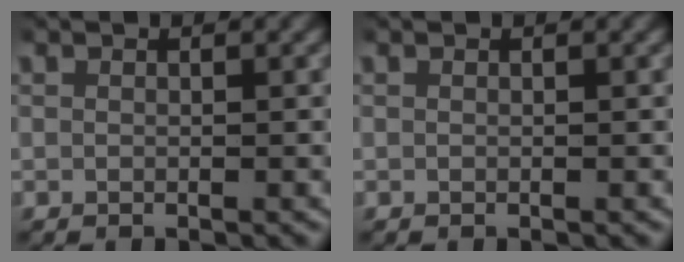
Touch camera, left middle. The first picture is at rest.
{"total": 0.0}